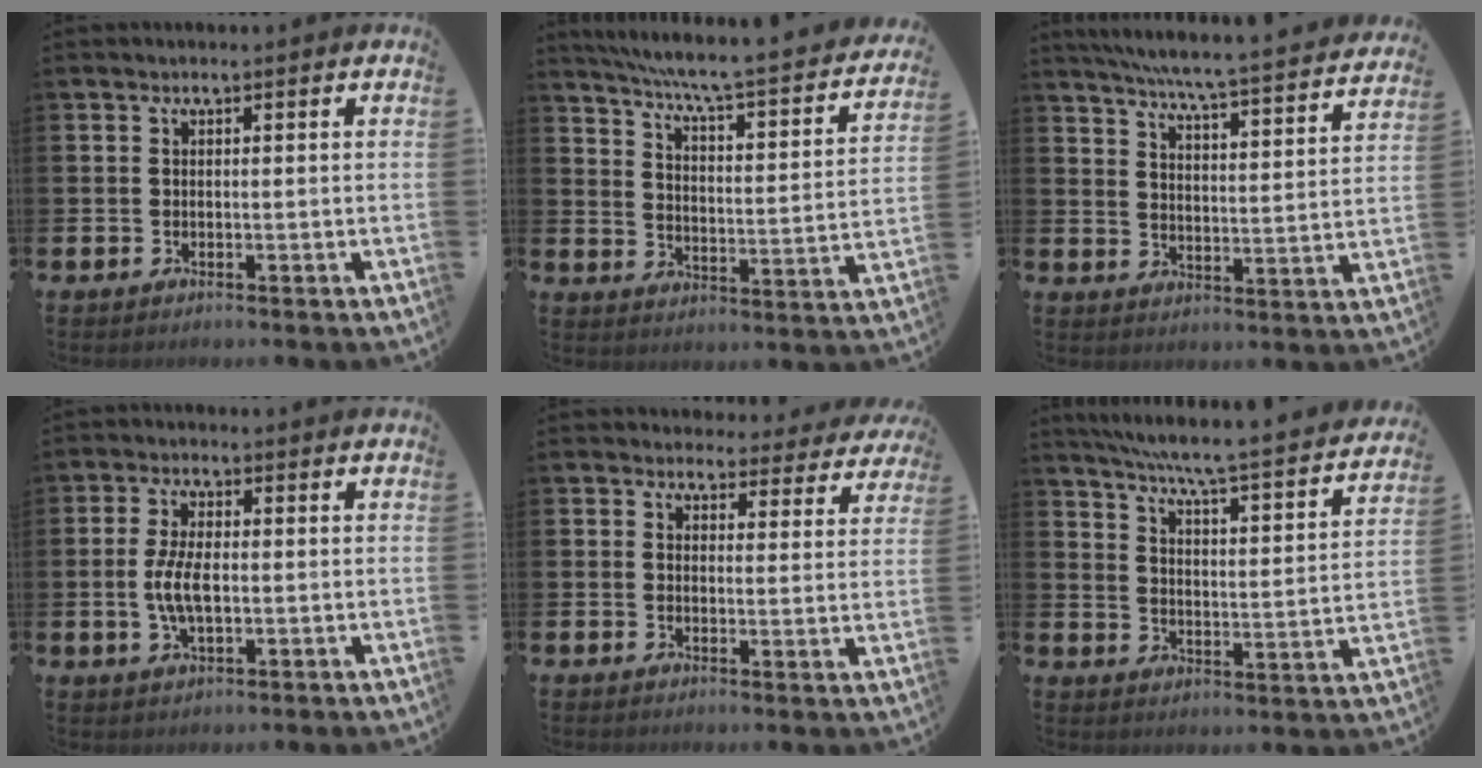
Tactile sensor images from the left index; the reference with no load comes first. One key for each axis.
{"total": 5.8, "fx": 5.2, "fy": -0.1, "fz": 2.4, "tx": -0.076, "ty": -0.048, "tz": 0.082}
{"total": 6.3, "fx": 5.9, "fy": -0.2, "fz": 2.1, "tx": -0.063, "ty": -0.051, "tz": 0.097}
{"total": 5.3, "fx": -0.3, "fy": 2.3, "fz": 4.8, "tx": -0.097, "ty": 0.001, "tz": -0.011}
{"total": 3.7, "fx": 3.4, "fy": 1.4, "fz": 0.2, "tx": -0.006, "ty": -0.022, "tz": 0.057}
{"total": 5.8, "fx": 5.2, "fy": -0.1, "fz": 2.6, "tx": -0.080, "ty": -0.047, "tz": 0.081}